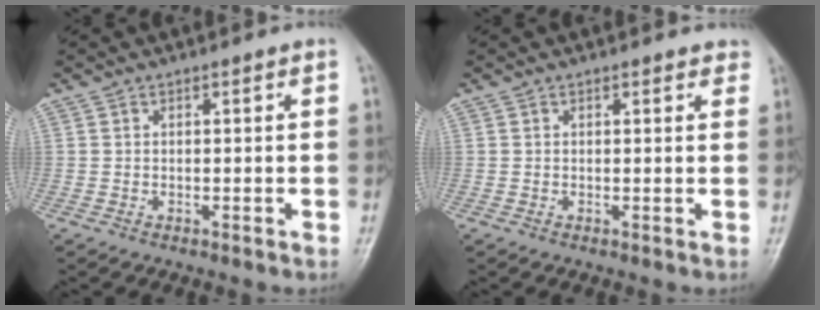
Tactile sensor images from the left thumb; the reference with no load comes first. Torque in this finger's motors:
{"motor_torque": [-0.07, -0.07, -0.06, 0.25, 0.03]}